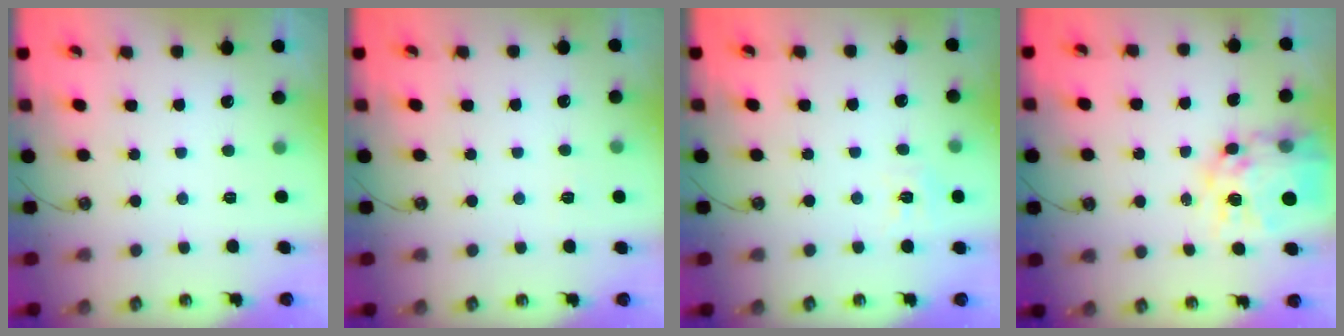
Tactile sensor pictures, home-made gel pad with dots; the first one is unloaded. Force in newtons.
{"total": 2.7, "press": 2.7, "slide": 0.4}
{"total": 6.7, "press": 6.7, "slide": 0.7}
{"total": 15.0, "press": 14.9, "slide": 1.5}